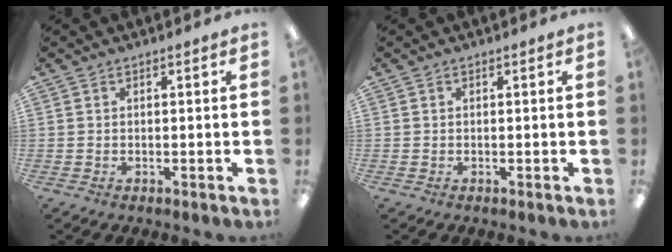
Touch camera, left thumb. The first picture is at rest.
{"total": 0.0}